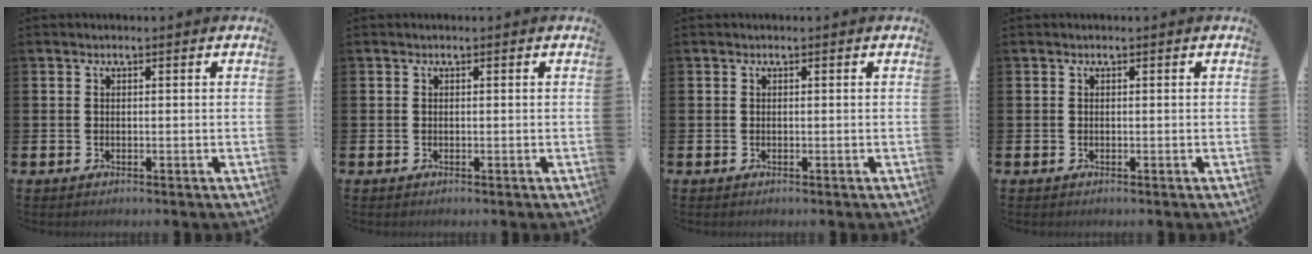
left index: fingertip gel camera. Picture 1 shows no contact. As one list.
[{"total": 0.0}, {"total": 0.0}, {"total": 0.0}]